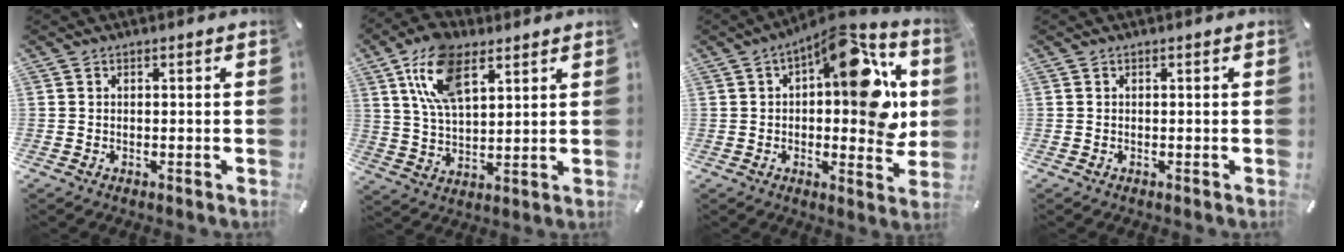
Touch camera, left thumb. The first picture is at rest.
{"total": 13.5, "force": [7.1, 6.8, 9.3], "torque": [-0.205, -0.011, 0.127]}
{"total": 18.7, "force": [6.1, 8.4, 15.5], "torque": [-0.189, -0.042, 0.096]}
{"total": 0.0}